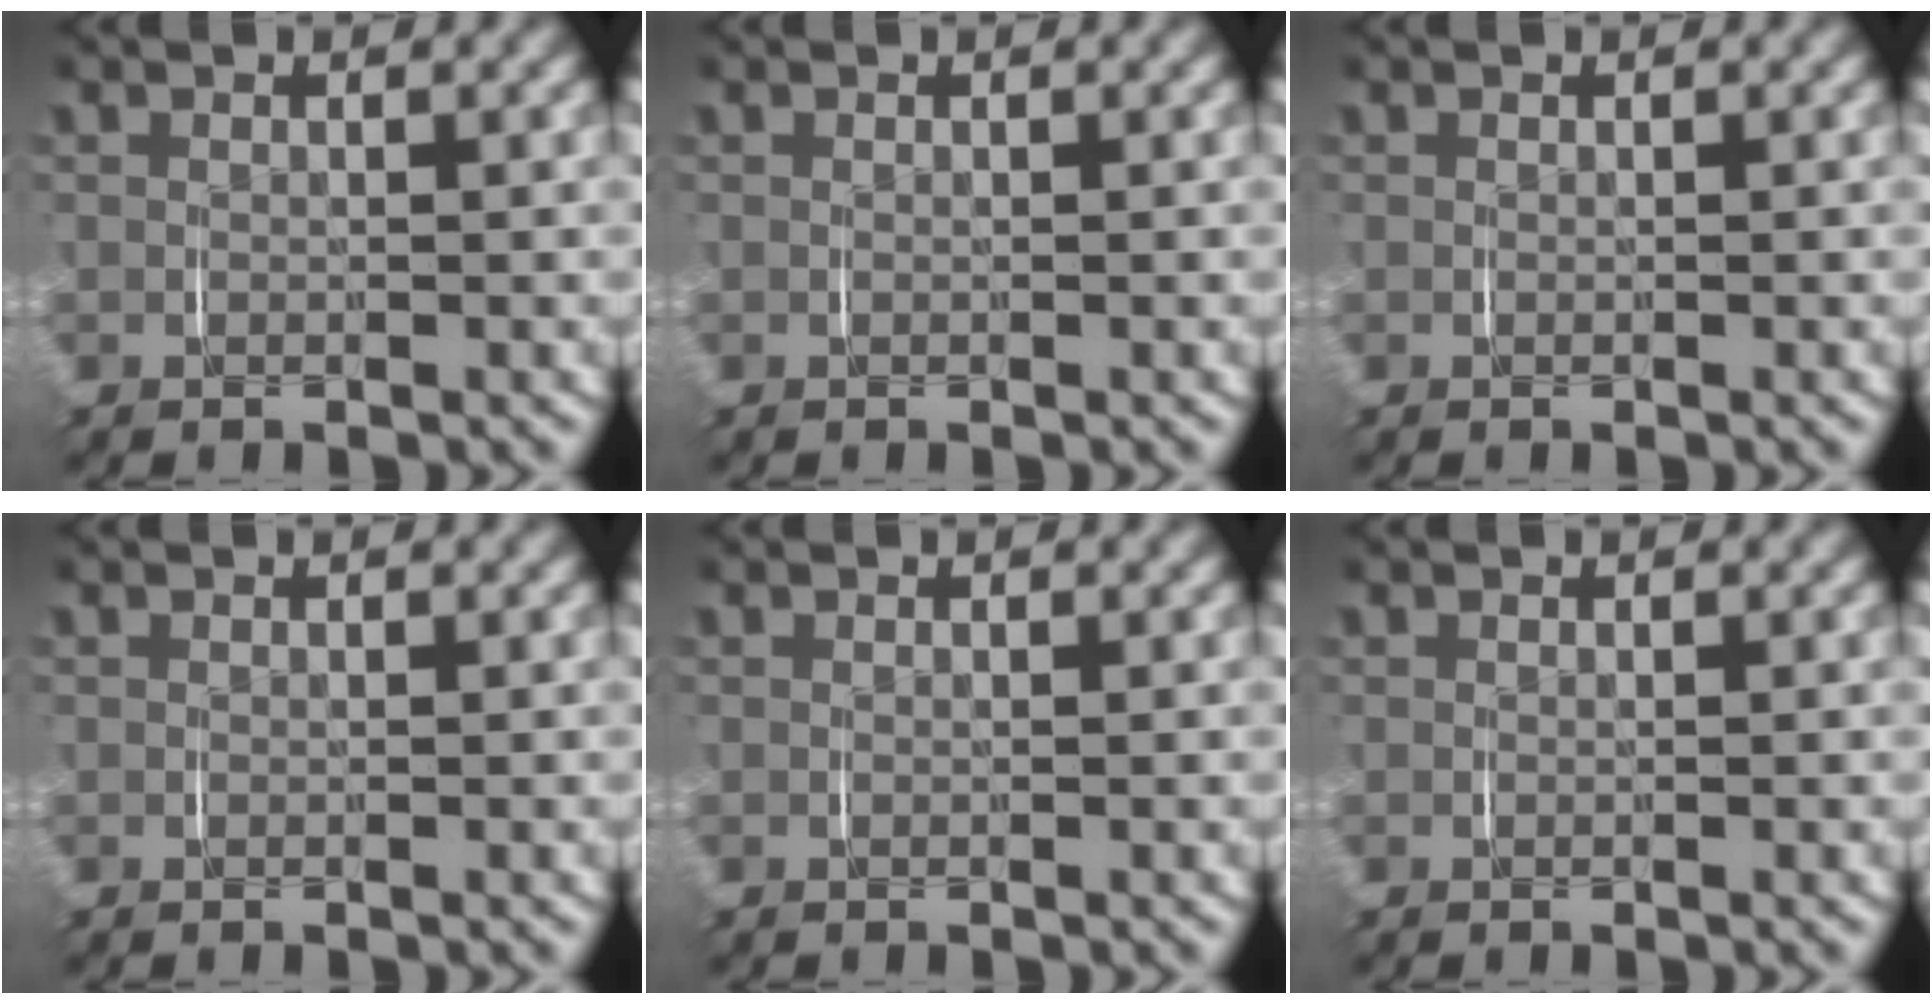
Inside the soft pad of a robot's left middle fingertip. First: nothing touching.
{"total": 0.0}
{"total": 0.0}
{"total": 0.0}
{"total": 0.0}
{"total": 0.0}